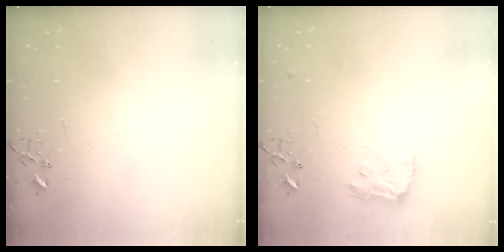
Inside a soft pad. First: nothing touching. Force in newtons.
{"total": 10.9, "press": 10.9, "slide": 0.6}